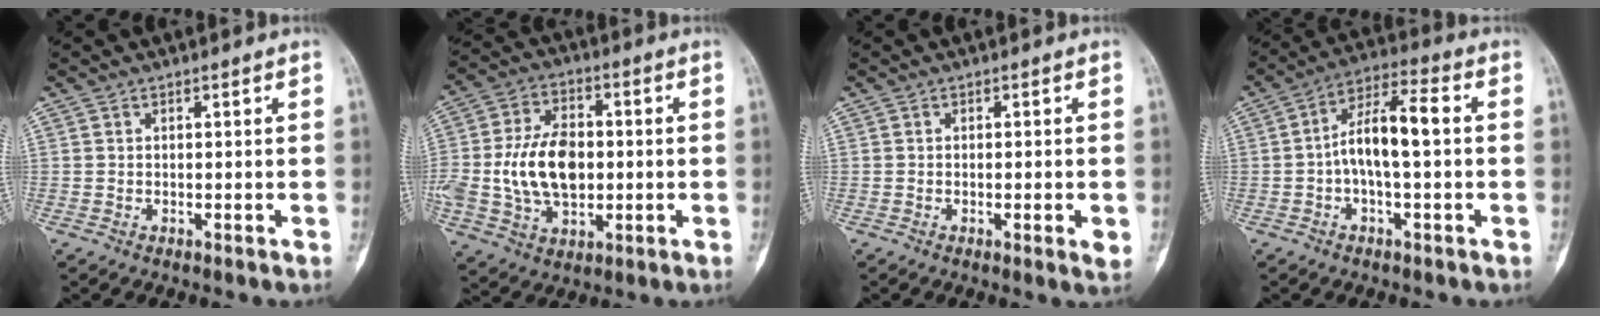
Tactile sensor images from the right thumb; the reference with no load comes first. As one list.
[{"total": 15.1, "force": [-0.5, 9.9, 11.4], "torque": [-0.196, 0.012, -0.002]}, {"total": 3.1, "force": [-0.6, 0.6, 3.0], "torque": [-0.048, -0.007, -0.009]}, {"total": 10.2, "force": [-0.1, 2.7, 9.8], "torque": [-0.194, 0.034, -0.007]}]